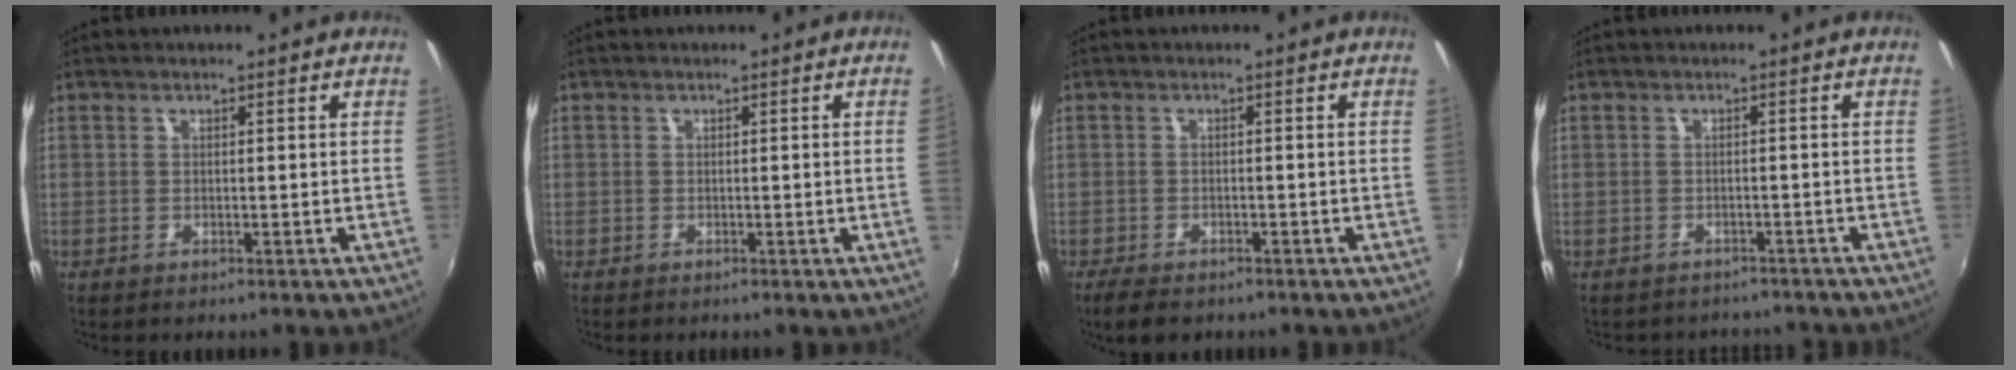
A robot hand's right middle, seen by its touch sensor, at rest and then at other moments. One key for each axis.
{"total": 1.3, "fx": 0.1, "fy": -0.8, "fz": 1.0, "tx": -0.008, "ty": -0.011, "tz": 0.003}
{"total": 4.9, "fx": -3.8, "fy": 2.0, "fz": 2.5, "tx": -0.062, "ty": -0.018, "tz": -0.065}
{"total": 4.5, "fx": -3.7, "fy": 2.5, "fz": 0.5, "tx": -0.010, "ty": 0.007, "tz": -0.050}